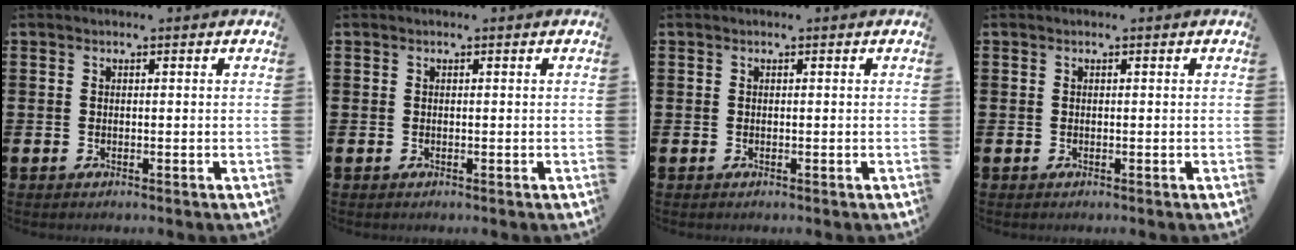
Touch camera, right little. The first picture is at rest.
{"total": 0.0}
{"total": 0.0}
{"total": 0.0}